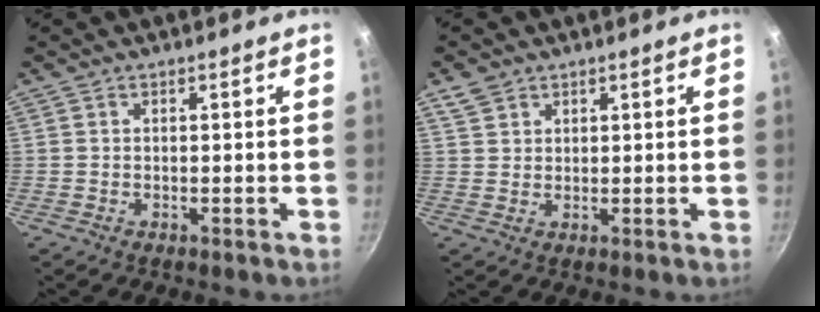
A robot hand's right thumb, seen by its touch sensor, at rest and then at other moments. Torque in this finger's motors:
{"motor_torque": [-0.73, 0.56, -0.34, 0.33, -0.02]}